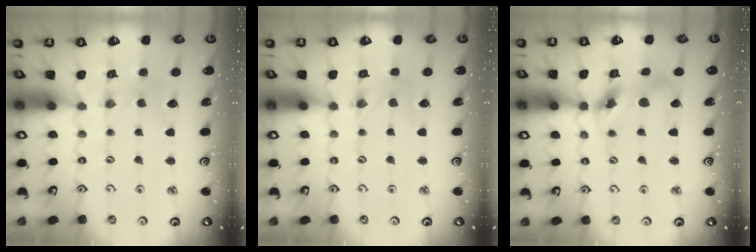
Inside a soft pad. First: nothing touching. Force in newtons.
{"total": 0.0}
{"total": 11.4, "press": 11.3, "slide": 1.5}